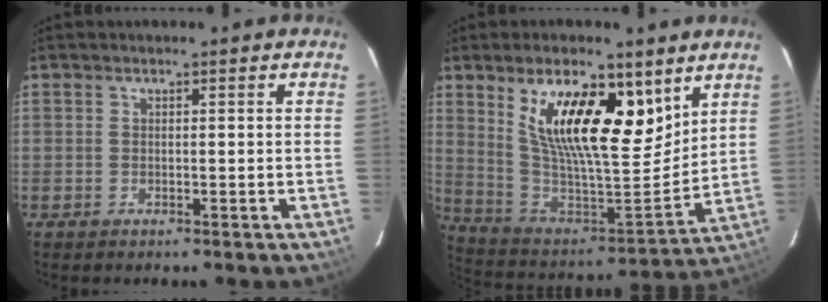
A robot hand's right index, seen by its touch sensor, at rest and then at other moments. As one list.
[{"total": 20.2, "force": [10.4, 7.9, 15.5], "torque": [-0.281, 0.002, 0.194]}]